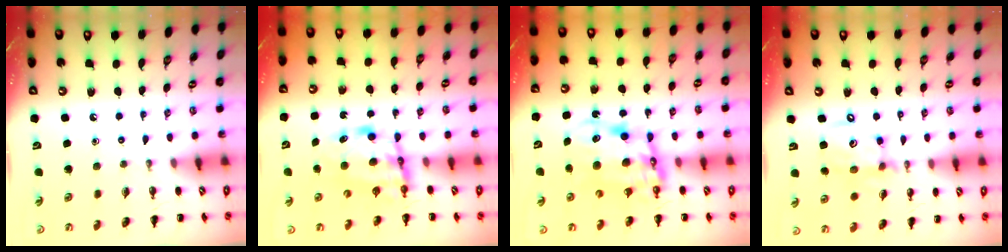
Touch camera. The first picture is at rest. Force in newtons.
{"total": 6.2, "press": 6.1, "slide": 0.7}
{"total": 10.9, "press": 10.6, "slide": 2.7}
{"total": 9.9, "press": 9.8, "slide": 1.5}